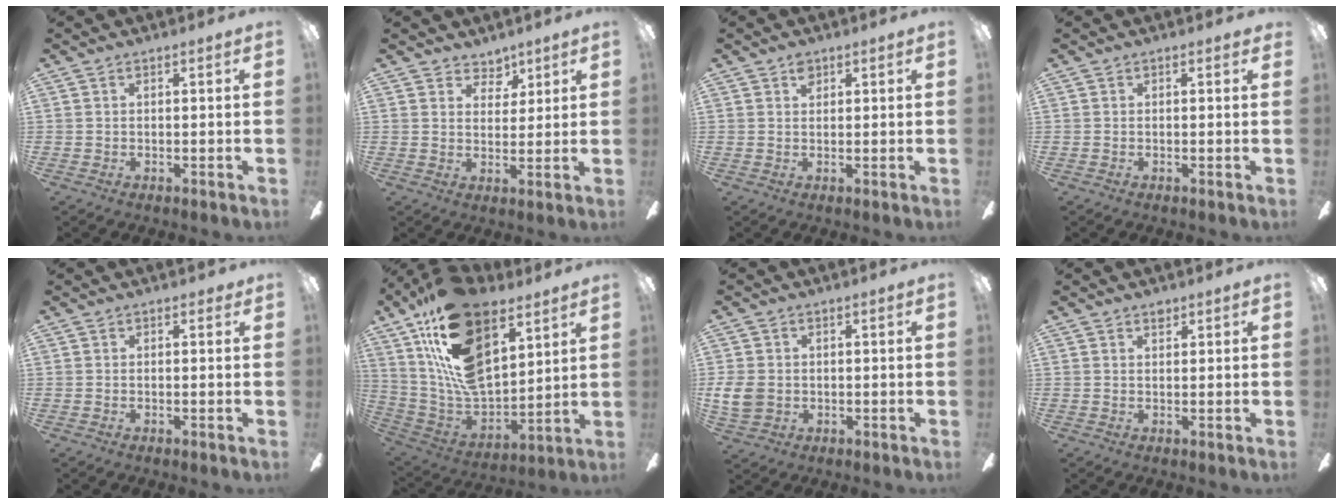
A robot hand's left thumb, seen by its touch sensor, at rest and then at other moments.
{"total": 4.9, "force": [3.8, 3.1, 0.6], "torque": [-0.004, -0.021, 0.066]}
{"total": 2.2, "force": [1.5, 1.3, 1.0], "torque": [-0.007, -0.005, 0.024]}
{"total": 0.0}
{"total": 0.6, "force": [0.1, 0.5, 0.4], "torque": [-0.007, 0.003, 0.001]}
{"total": 23.5, "force": [12.3, 12.9, 15.3], "torque": [-0.307, -0.065, 0.217]}
{"total": 6.3, "force": [-0.2, 5.2, 3.6], "torque": [-0.091, 0.009, -0.001]}
{"total": 1.5, "force": [1.2, 0.7, 0.5], "torque": [-0.003, -0.003, 0.021]}